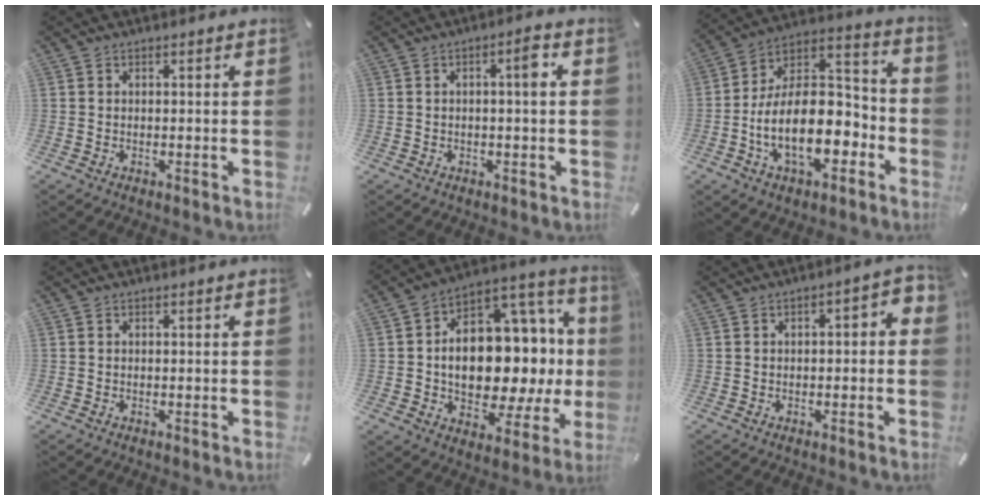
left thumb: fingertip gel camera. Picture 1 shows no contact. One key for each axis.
{"total": 4.2, "fx": 0.2, "fy": 0.8, "fz": 4.1, "tx": -0.061, "ty": 0.004, "tz": -0.006}
{"total": 19.0, "fx": -5.7, "fy": 11.4, "fz": 14.0, "tx": -0.242, "ty": 0.004, "tz": -0.095}
{"total": 0.0}
{"total": 19.3, "fx": -1.4, "fy": 12.4, "fz": 14.8, "tx": -0.236, "ty": -0.025, "tz": -0.023}
{"total": 3.6, "fx": -1.1, "fy": 1.7, "fz": 3.0, "tx": -0.042, "ty": 0.013, "tz": -0.024}